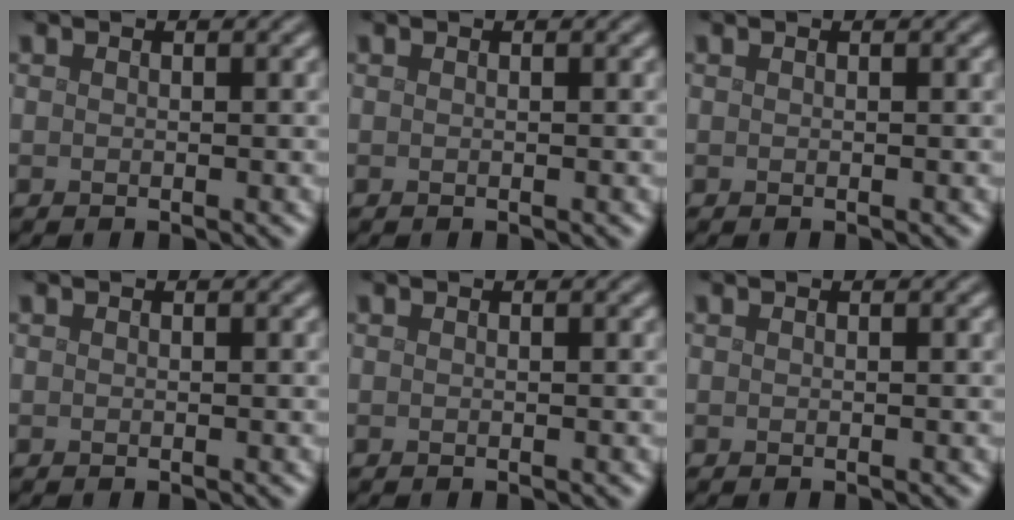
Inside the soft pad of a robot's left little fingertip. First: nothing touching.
{"total": 0.0}
{"total": 0.0}
{"total": 0.0}
{"total": 0.0}
{"total": 0.0}